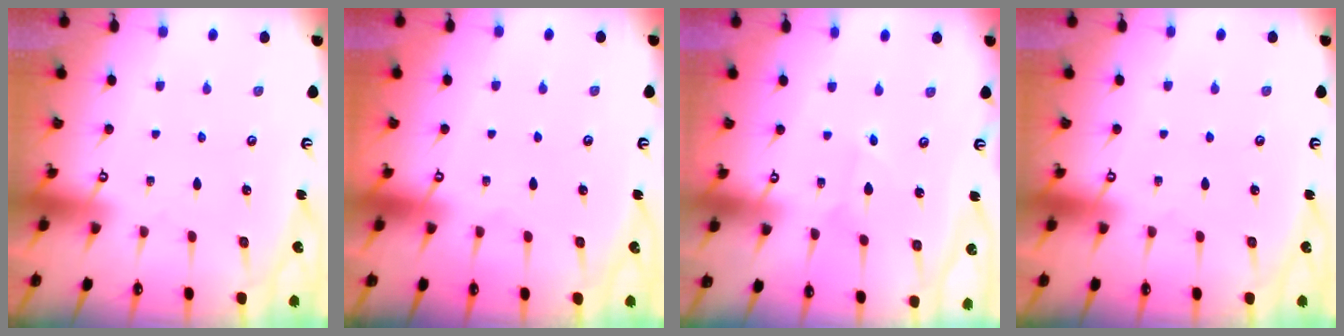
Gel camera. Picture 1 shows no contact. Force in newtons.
{"total": 0.0}
{"total": 3.0, "press": 2.9, "slide": 0.3}
{"total": 0.0}